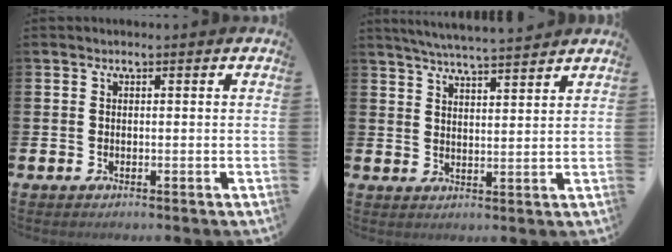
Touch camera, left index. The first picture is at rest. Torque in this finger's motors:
{"motor_torque": [-0.20, -0.59, 0.57, 0.13]}